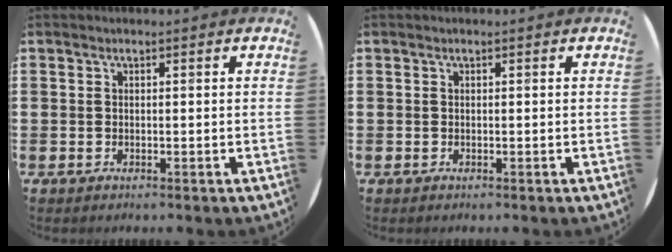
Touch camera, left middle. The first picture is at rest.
{"total": 0.0}